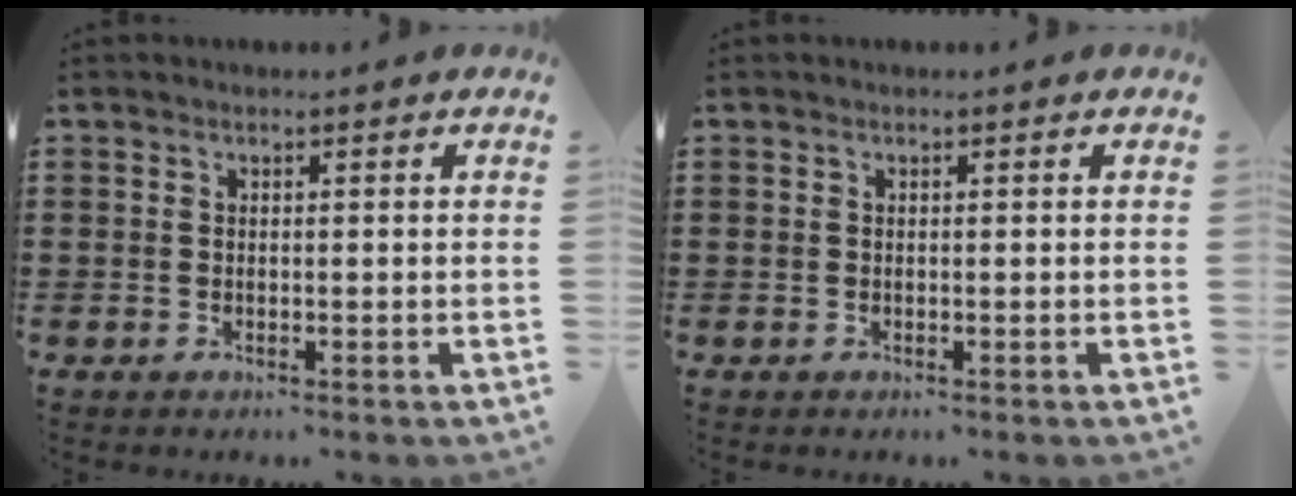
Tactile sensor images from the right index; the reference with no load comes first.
{"total": 0.0}